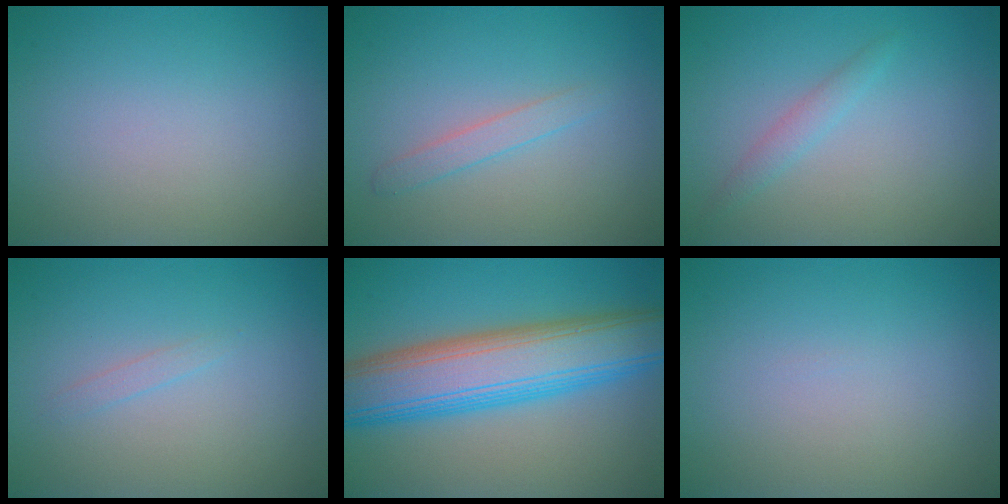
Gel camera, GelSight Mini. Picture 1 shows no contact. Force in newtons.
{"total": 1.4, "press": 1.4, "slide": 0.1}
{"total": 1.3, "press": 1.3, "slide": 0.1}
{"total": 0.7, "press": 0.7, "slide": 0.0}
{"total": 10.3, "press": 10.3, "slide": 0.1}
{"total": 0.0}